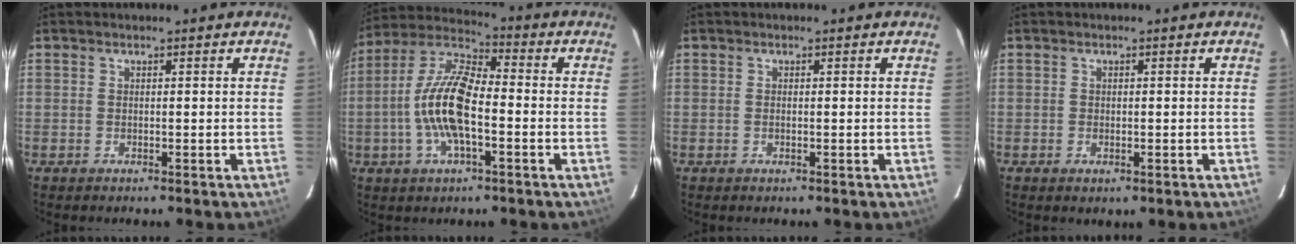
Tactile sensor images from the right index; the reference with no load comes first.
{"total": 13.6, "force": [-2.9, 5.0, 12.3], "torque": [-0.251, 0.006, -0.061]}
{"total": 0.5, "force": [-0.1, 0.0, 0.5], "torque": [-0.011, 0.000, -0.003]}
{"total": 1.1, "force": [-0.3, 0.8, 0.7], "torque": [-0.009, -0.002, -0.004]}